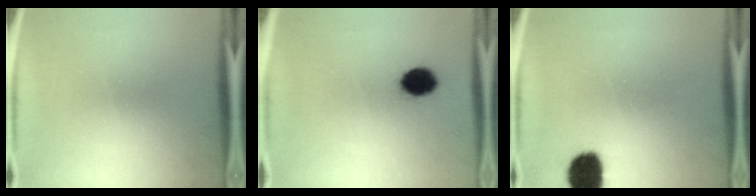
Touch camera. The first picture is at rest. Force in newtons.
{"total": 8.2}
{"total": 7.2}